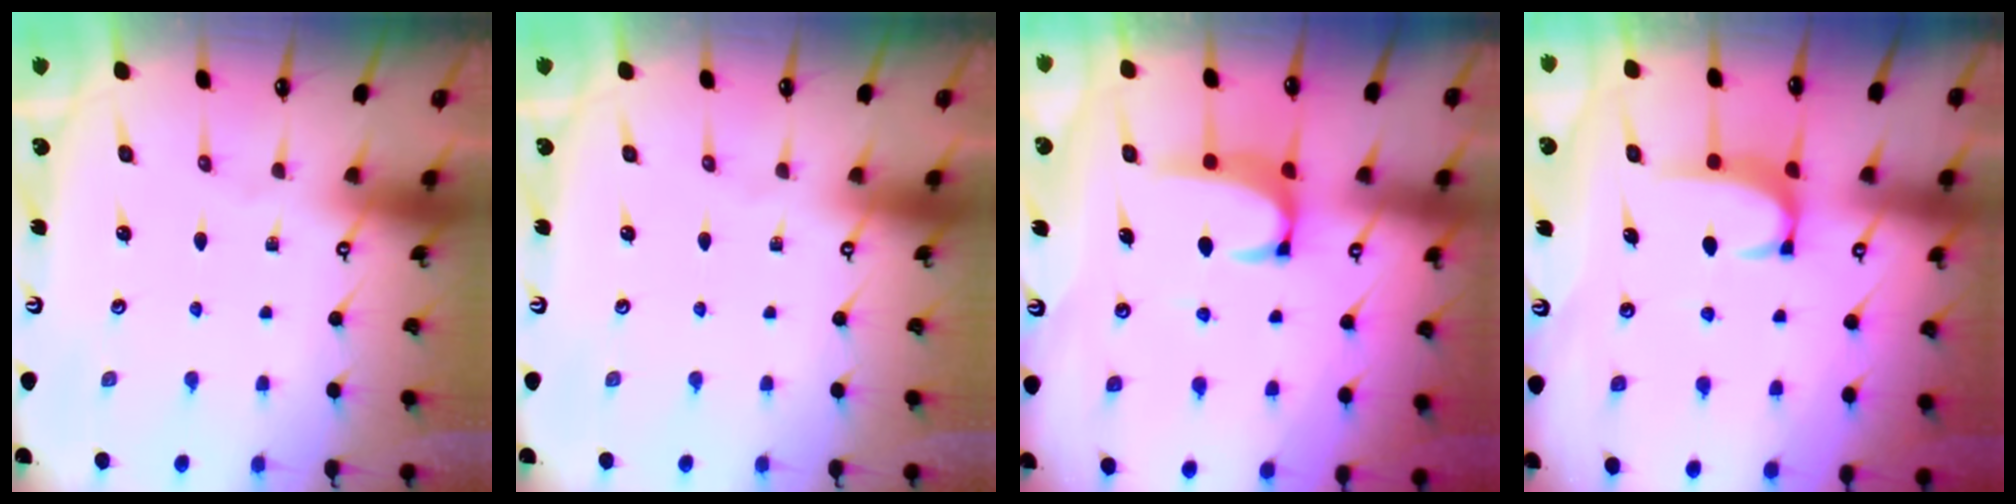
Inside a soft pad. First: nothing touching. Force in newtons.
{"total": 0.0}
{"total": 1.9, "press": 1.9, "slide": 0.3}
{"total": 1.9, "press": 1.9, "slide": 0.4}